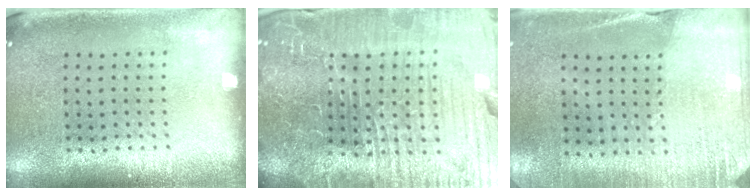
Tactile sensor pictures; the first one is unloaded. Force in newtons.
{"total": 7.1, "press": 6.5, "slide": 3.0}
{"total": 2.6, "press": 2.5, "slide": 0.8}